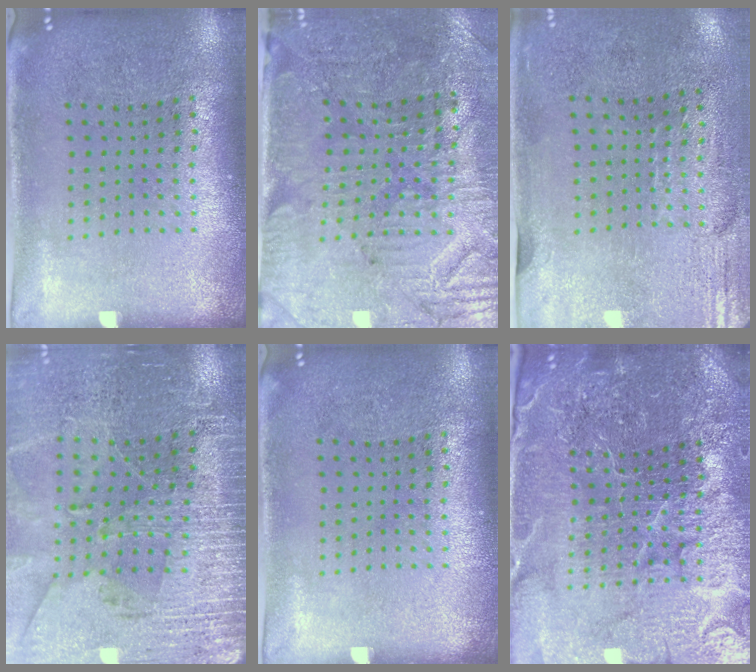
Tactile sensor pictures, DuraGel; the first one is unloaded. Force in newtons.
{"total": 3.3, "press": 3.1, "slide": 1.2}
{"total": 3.0, "press": 2.5, "slide": 1.6}
{"total": 3.2, "press": 3.2, "slide": 0.3}
{"total": 0.0}
{"total": 5.6, "press": 5.1, "slide": 2.3}